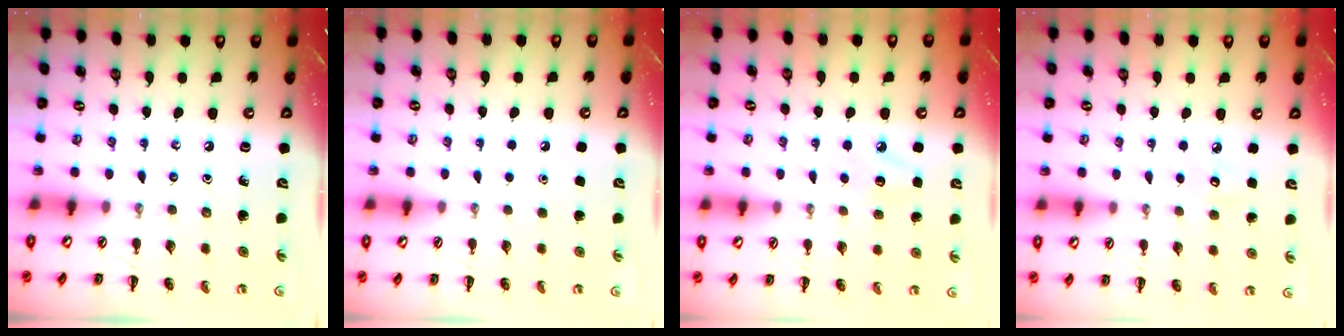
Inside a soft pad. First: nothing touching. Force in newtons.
{"total": 1.6, "press": 1.6, "slide": 0.1}
{"total": 6.4, "press": 6.2, "slide": 1.5}
{"total": 3.7, "press": 3.5, "slide": 0.9}